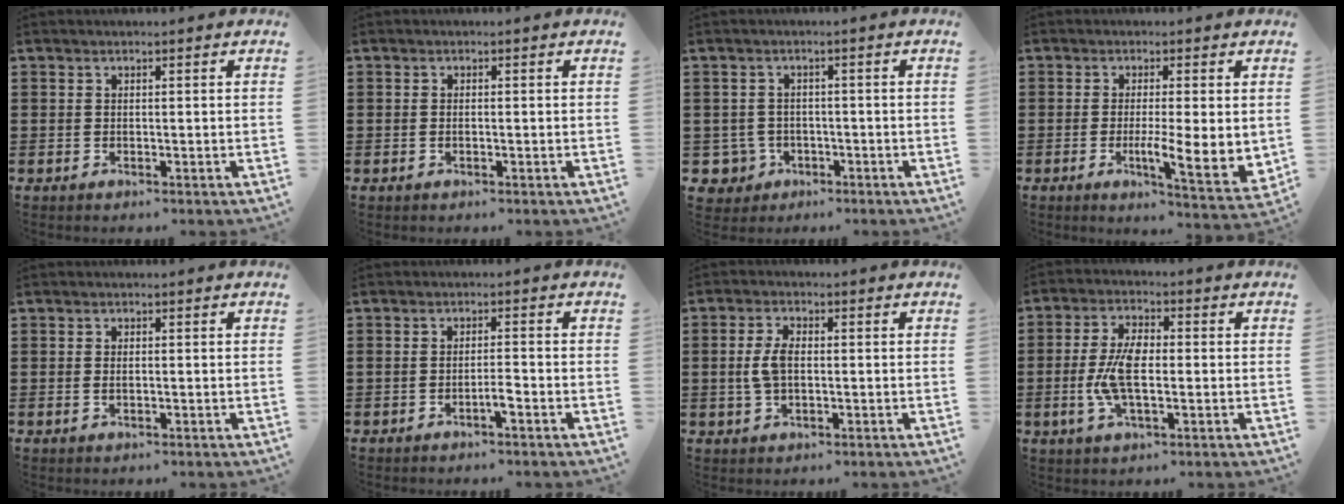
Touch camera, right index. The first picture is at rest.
{"total": 0.6, "force": [-0.3, 0.2, 0.5], "torque": [-0.011, -0.004, -0.004]}
{"total": 3.6, "force": [-1.9, 3.0, 0.8], "torque": [-0.037, 0.000, -0.043]}
{"total": 6.9, "force": [-0.5, 1.8, 6.6], "torque": [-0.093, -0.022, -0.007]}
{"total": 1.2, "force": [-0.2, 0.5, 1.1], "torque": [-0.022, 0.001, -0.004]}
{"total": 2.3, "force": [-1.4, 0.2, 1.8], "torque": [-0.032, 0.001, -0.025]}
{"total": 4.5, "force": [0.1, 2.1, 4.0], "torque": [-0.094, 0.000, -0.004]}
{"total": 7.2, "force": [-1.0, 3.0, 6.5], "torque": [-0.148, -0.004, -0.025]}